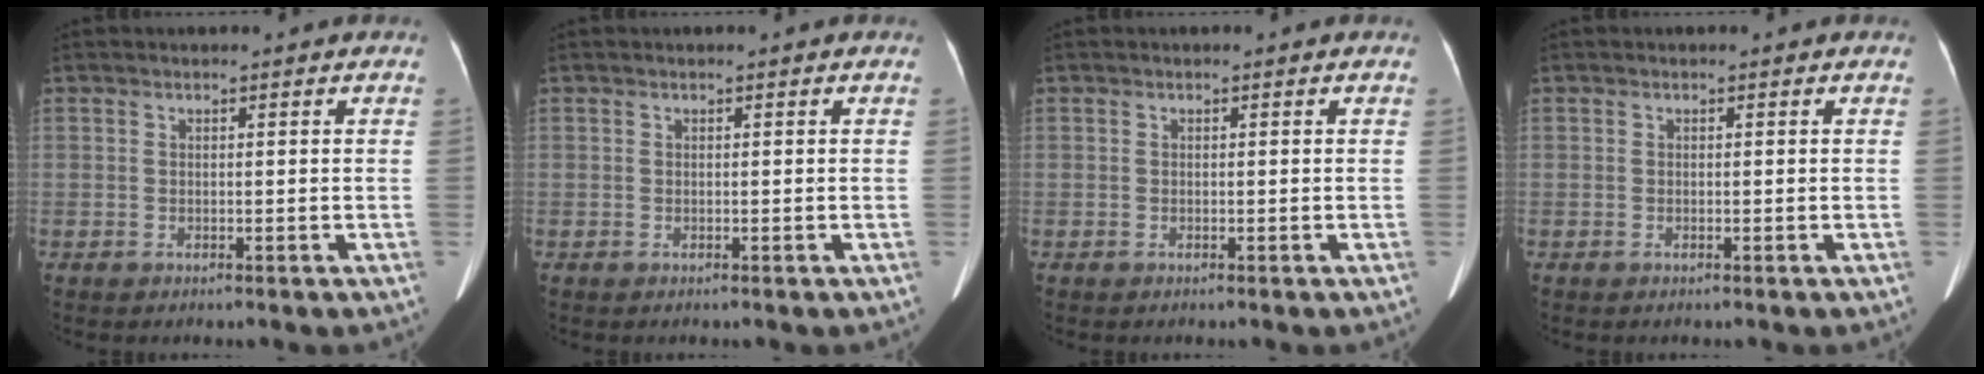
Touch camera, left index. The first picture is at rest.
{"total": 0.0}
{"total": 0.0}
{"total": 0.0}